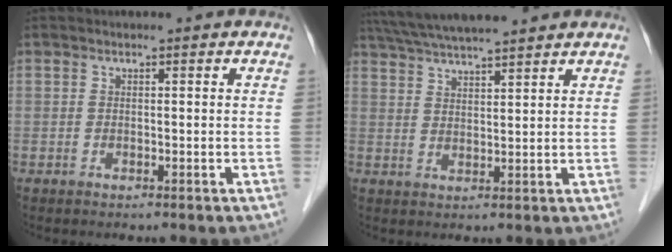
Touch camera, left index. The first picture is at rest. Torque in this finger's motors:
{"motor_torque": [0.46, -0.36, 0.40, 0.10]}